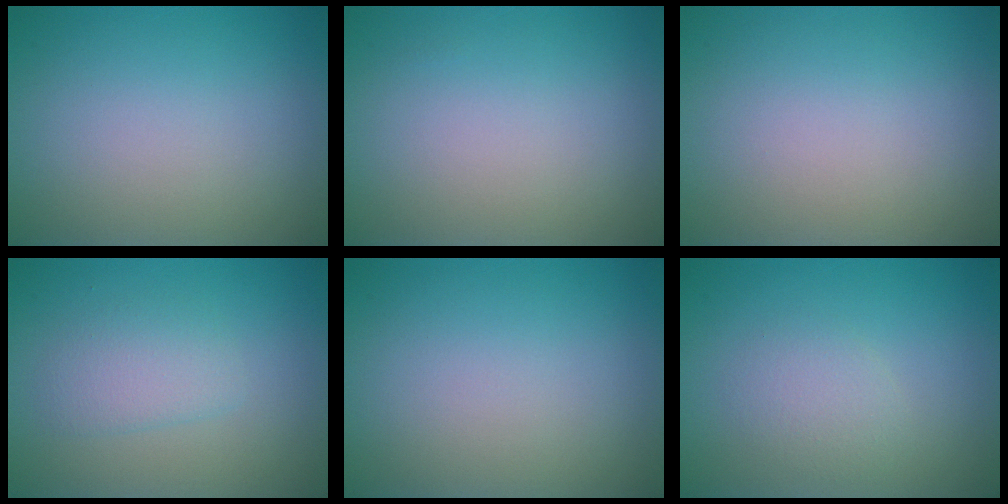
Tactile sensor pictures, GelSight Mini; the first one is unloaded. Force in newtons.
{"total": 0.0}
{"total": 0.0}
{"total": 2.2, "press": 2.2, "slide": 0.1}
{"total": 0.0}
{"total": 1.7, "press": 1.7, "slide": 0.0}